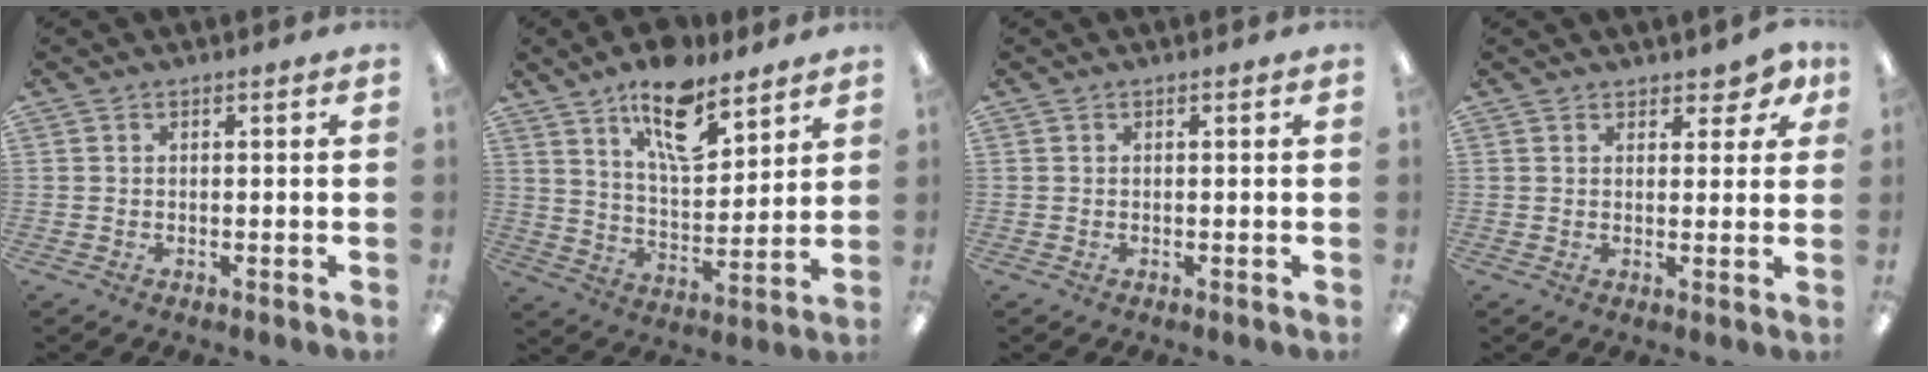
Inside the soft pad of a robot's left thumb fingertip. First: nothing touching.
{"total": 15.1, "force": [10.2, 6.1, 9.3], "torque": [-0.139, -0.053, 0.172]}
{"total": 0.0}
{"total": 4.1, "force": [3.0, 2.2, 1.6], "torque": [-0.013, -0.010, 0.052]}